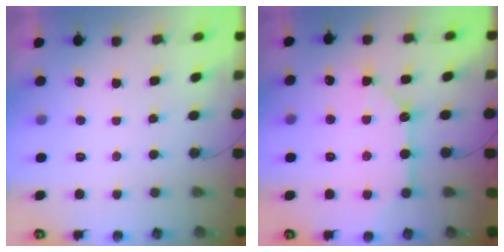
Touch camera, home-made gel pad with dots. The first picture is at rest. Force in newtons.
{"total": 12.4, "press": 12.3, "slide": 1.1}